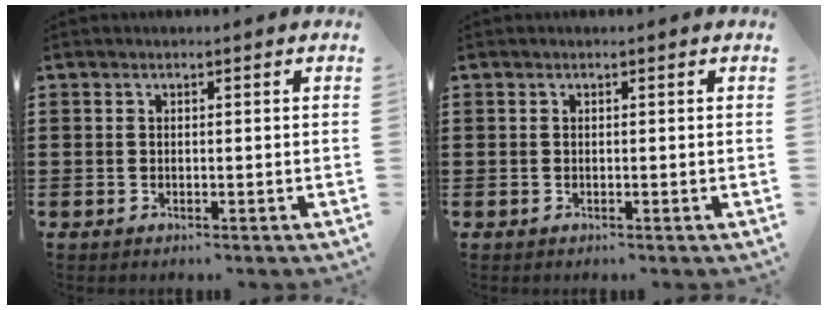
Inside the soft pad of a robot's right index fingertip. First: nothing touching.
{"total": 0.0}